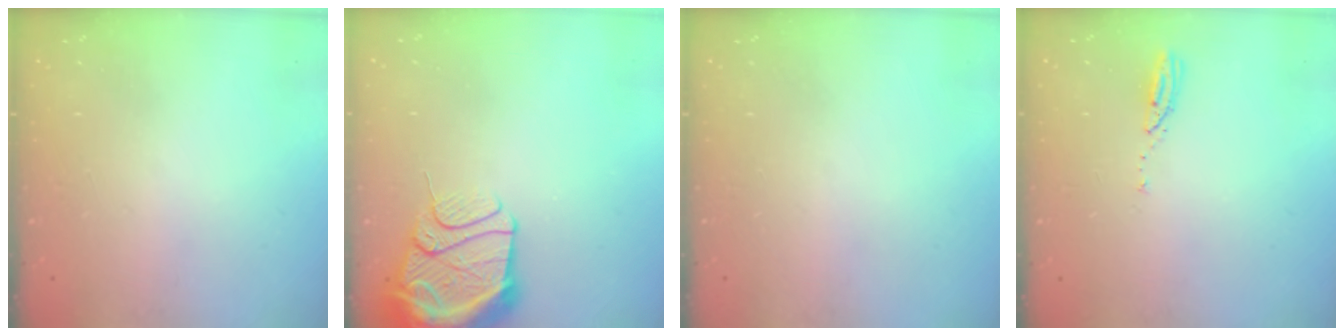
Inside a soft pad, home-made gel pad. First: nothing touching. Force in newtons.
{"total": 14.8, "press": 14.7, "slide": 1.7}
{"total": 0.0}
{"total": 3.0, "press": 2.9, "slide": 0.3}